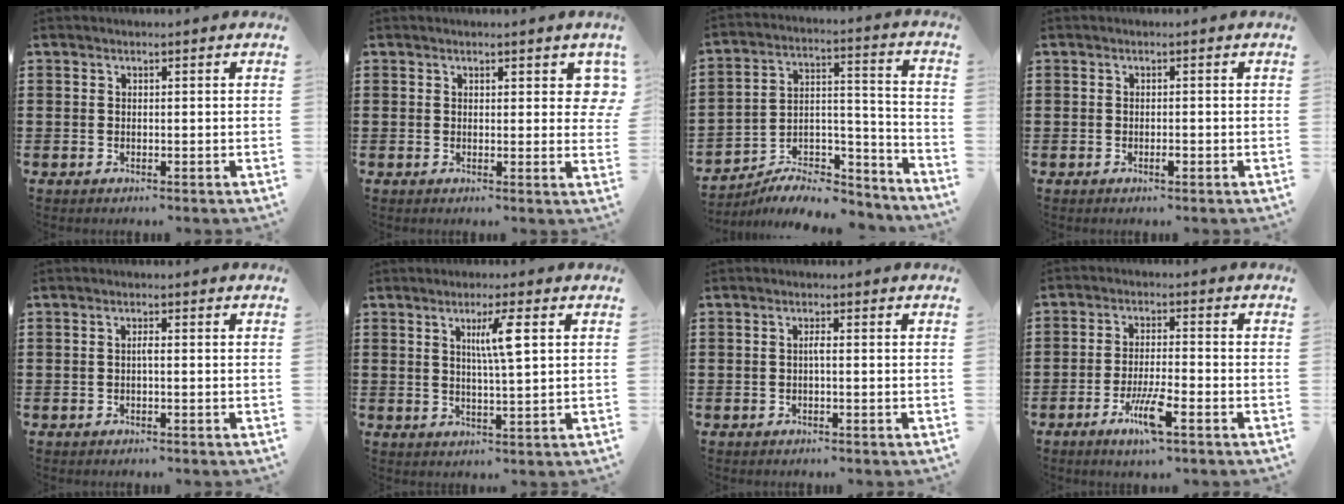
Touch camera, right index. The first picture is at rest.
{"total": 2.4, "force": [1.4, 1.2, 1.5], "torque": [-0.009, -0.001, 0.020]}
{"total": 7.5, "force": [-6.6, 2.6, 2.5], "torque": [-0.037, 0.018, -0.125]}
{"total": 1.2, "force": [-0.6, 0.4, 1.0], "torque": [-0.020, -0.004, -0.009]}
{"total": 1.1, "force": [-0.2, 0.1, 1.0], "torque": [-0.021, 0.000, -0.005]}
{"total": 5.1, "force": [1.7, 0.3, 4.8], "torque": [-0.089, 0.000, 0.022]}
{"total": 1.1, "force": [-0.2, 0.1, 1.1], "torque": [-0.023, -0.001, -0.004]}
{"total": 6.5, "force": [-3.5, 1.0, 5.4], "torque": [-0.112, -0.009, -0.065]}